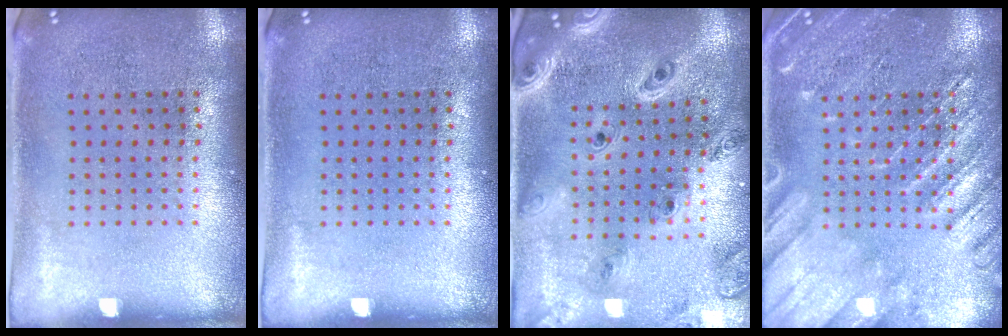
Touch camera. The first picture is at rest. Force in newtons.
{"total": 0.0}
{"total": 2.2, "press": 2.1, "slide": 0.8}
{"total": 4.2, "press": 4.1, "slide": 0.5}